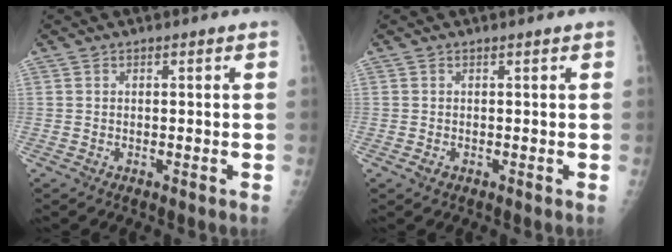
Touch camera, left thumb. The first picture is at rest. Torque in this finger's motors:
{"motor_torque": [-0.24, 0.12, -0.13, -0.04, 0.04]}